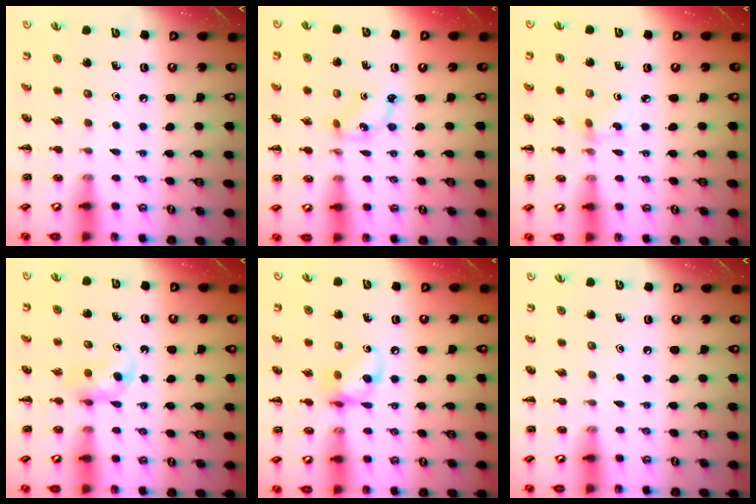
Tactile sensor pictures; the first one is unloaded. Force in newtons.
{"total": 1.9, "press": 1.9, "slide": 0.3}
{"total": 2.8, "press": 2.5, "slide": 1.2}
{"total": 4.0, "press": 3.7, "slide": 1.4}
{"total": 9.3, "press": 9.3, "slide": 1.2}
{"total": 0.0}